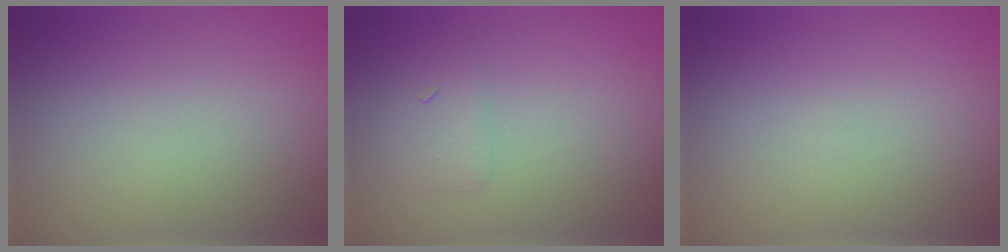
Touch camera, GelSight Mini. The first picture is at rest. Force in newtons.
{"total": 1.5, "press": 1.5, "slide": 0.1}
{"total": 0.0}